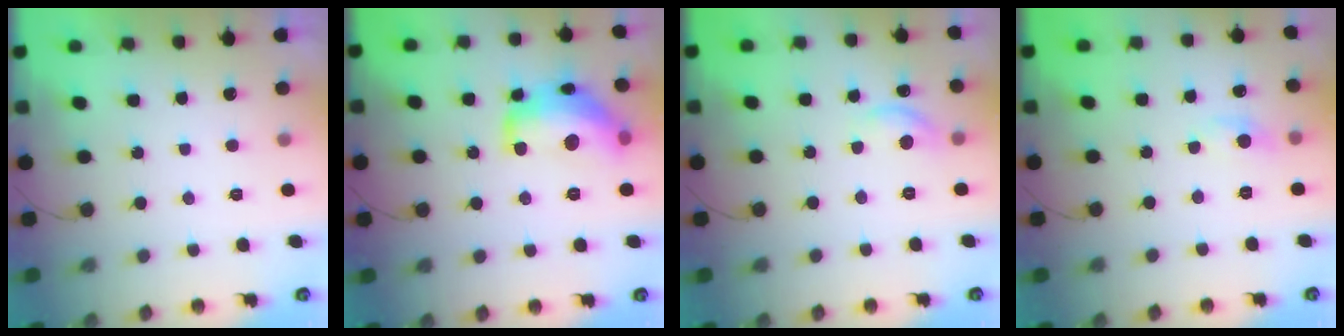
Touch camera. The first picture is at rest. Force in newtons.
{"total": 17.9, "press": 17.9, "slide": 1.0}
{"total": 9.0, "press": 9.0, "slide": 0.5}
{"total": 4.4, "press": 4.4, "slide": 0.5}